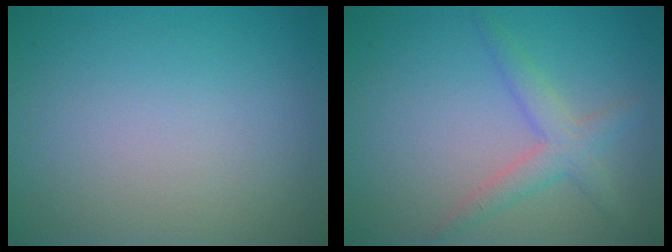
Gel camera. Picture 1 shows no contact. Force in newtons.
{"total": 2.7, "press": 2.7, "slide": 0.1}